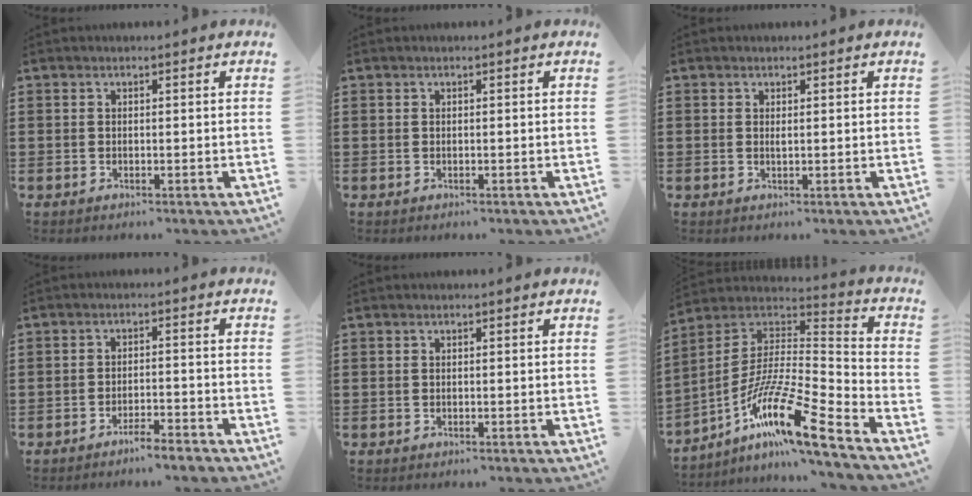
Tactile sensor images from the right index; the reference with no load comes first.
{"total": 0.0}
{"total": 0.6, "force": [0.3, 0.1, 0.5], "torque": [-0.011, 0.000, 0.005]}
{"total": 3.0, "force": [-2.8, 0.0, 0.9], "torque": [-0.016, 0.002, -0.057]}
{"total": 0.0}
{"total": 15.1, "force": [-9.8, 1.8, 11.4], "torque": [-0.214, -0.002, -0.183]}